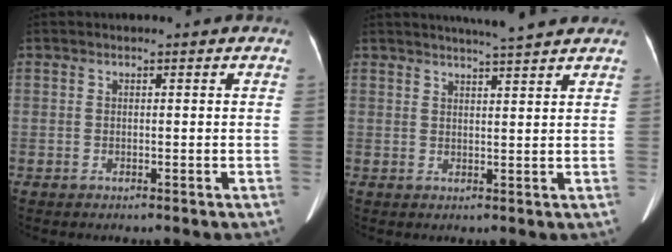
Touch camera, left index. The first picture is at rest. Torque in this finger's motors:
{"motor_torque": [0.25, -0.32, 0.06, 0.03]}